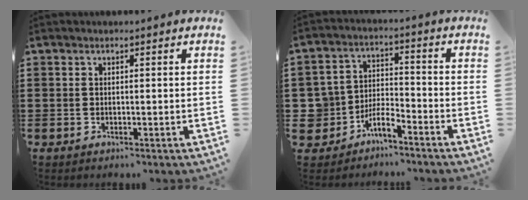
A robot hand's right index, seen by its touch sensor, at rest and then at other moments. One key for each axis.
{"total": 5.1, "fx": -4.0, "fy": 2.7, "fz": 1.8, "tx": -0.058, "ty": 0.007, "tz": -0.085}